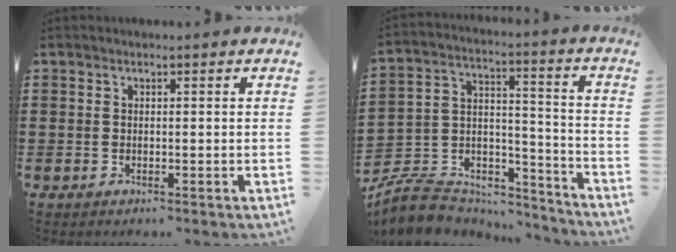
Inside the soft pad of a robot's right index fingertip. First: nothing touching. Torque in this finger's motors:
{"motor_torque": [-2.14, 0.00, -0.72, -0.21]}